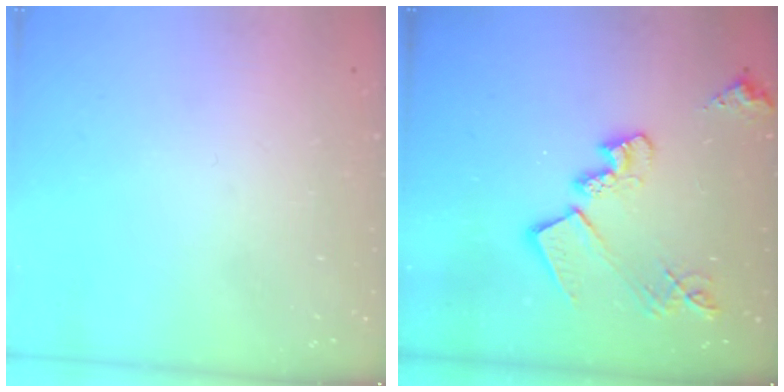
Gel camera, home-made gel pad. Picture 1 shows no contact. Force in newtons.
{"total": 17.4, "press": 17.4, "slide": 1.1}